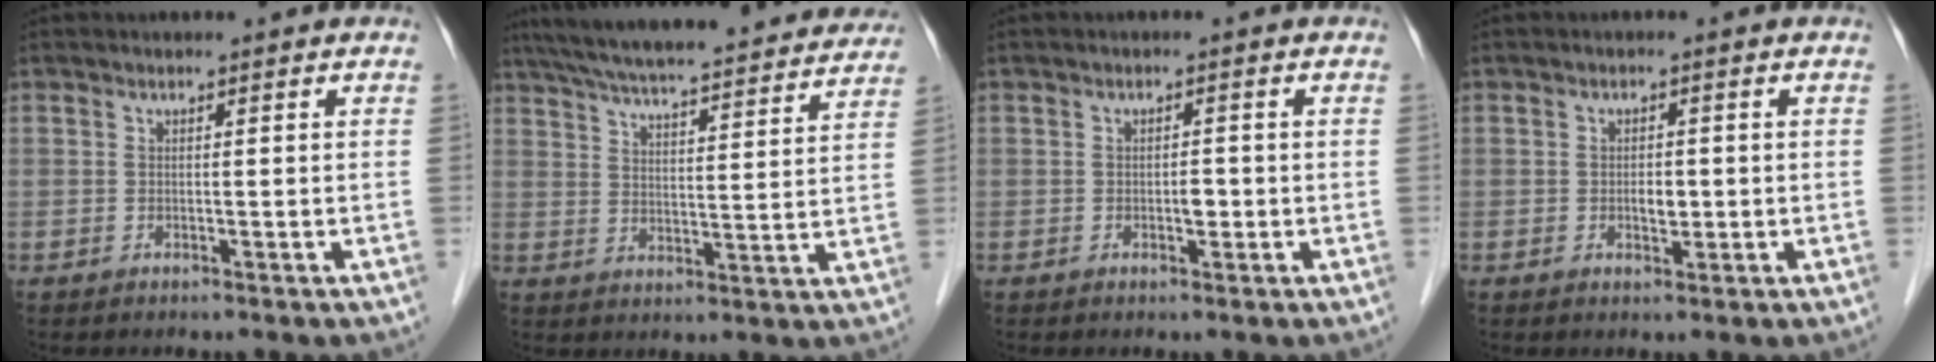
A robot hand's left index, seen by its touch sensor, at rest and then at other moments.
{"total": 29.3, "force": [26.4, 3.7, 12.2], "torque": [-0.205, -0.005, 0.344]}
{"total": 1.5, "force": [-0.4, 0.8, 1.3], "torque": [-0.019, 0.003, -0.006]}
{"total": 2.1, "force": [-0.3, 1.2, 1.6], "torque": [-0.028, 0.002, -0.002]}